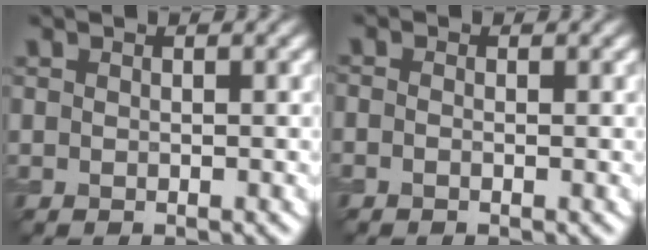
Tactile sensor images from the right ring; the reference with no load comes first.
{"total": 0.9, "force": [-0.2, 0.5, 0.7], "torque": [-0.015, -0.006, -0.013]}